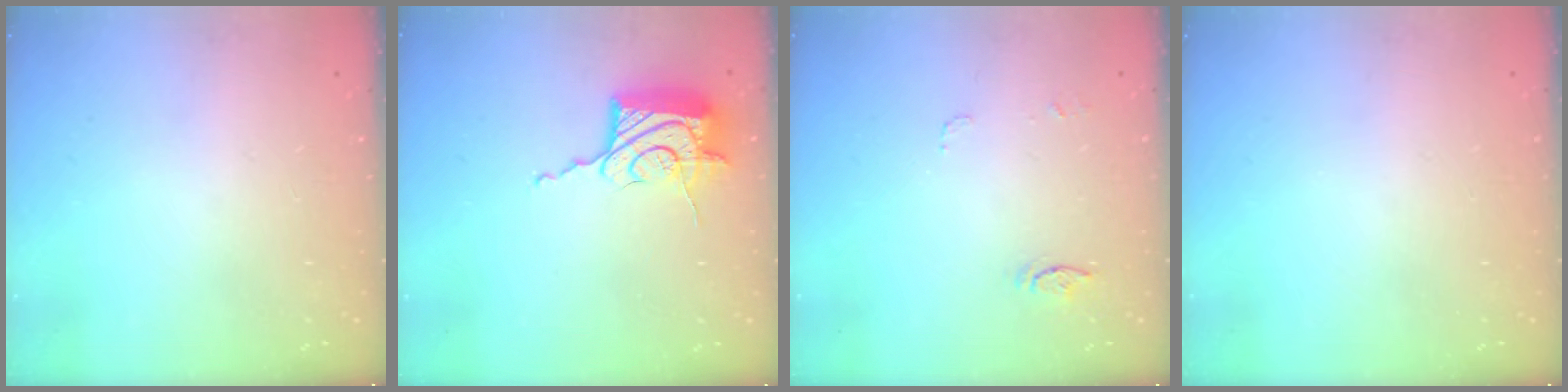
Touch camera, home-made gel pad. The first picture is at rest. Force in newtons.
{"total": 17.2, "press": 17.1, "slide": 0.7}
{"total": 5.5, "press": 5.4, "slide": 0.4}
{"total": 0.0}